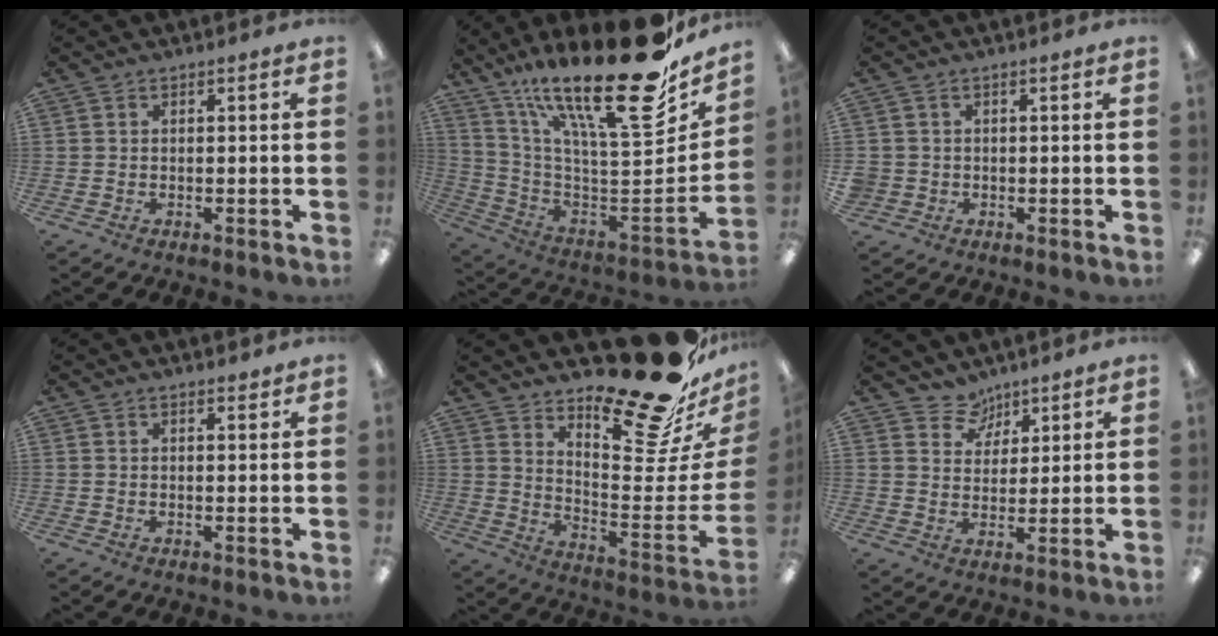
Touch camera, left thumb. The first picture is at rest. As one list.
[{"total": 29.0, "force": [19.9, 7.1, 19.9], "torque": [-0.287, -0.153, 0.328]}, {"total": 1.8, "force": [0.0, 1.8, 0.1], "torque": [-0.004, 0.002, -0.002]}, {"total": 1.2, "force": [1.1, 0.3, 0.4], "torque": [-0.001, -0.005, 0.019]}, {"total": 25.1, "force": [20.2, 6.8, 13.4], "torque": [-0.147, -0.161, 0.325]}, {"total": 6.7, "force": [5.4, 4.0, -0.1], "torque": [0.004, -0.043, 0.099]}]